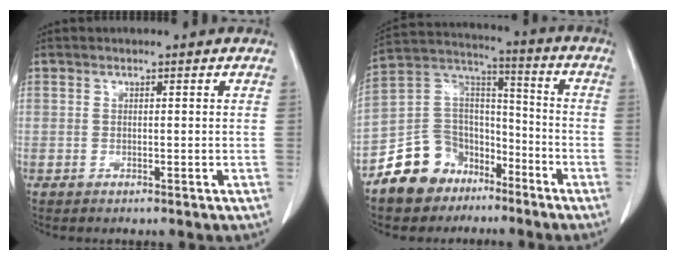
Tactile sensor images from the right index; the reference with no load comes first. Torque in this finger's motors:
{"motor_torque": [-0.21, -0.12, -0.30, -0.21]}